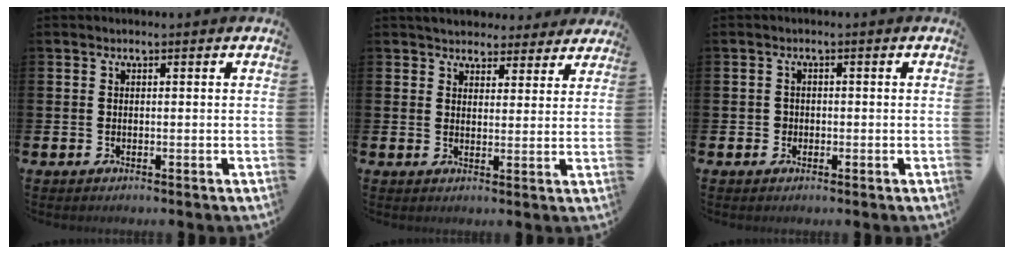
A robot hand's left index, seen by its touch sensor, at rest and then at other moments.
{"total": 4.4, "force": [4.1, 1.6, 0.1], "torque": [-0.008, -0.028, 0.072]}
{"total": 1.2, "force": [-0.3, 1.2, 0.2], "torque": [-0.004, 0.005, -0.008]}